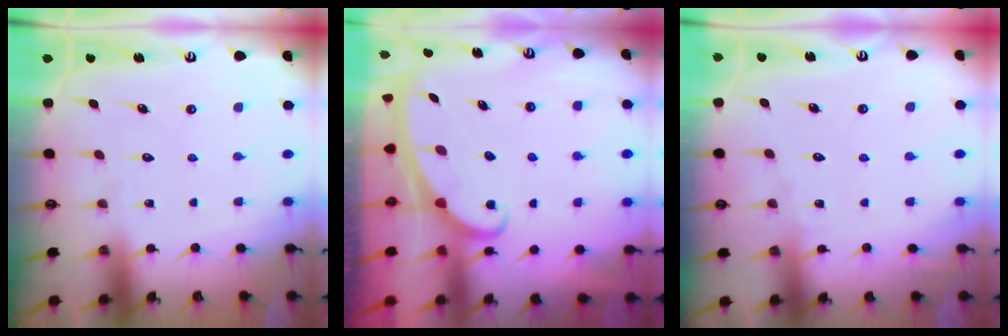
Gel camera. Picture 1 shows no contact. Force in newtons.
{"total": 2.3, "press": 2.3, "slide": 0.4}
{"total": 1.7, "press": 1.7, "slide": 0.2}